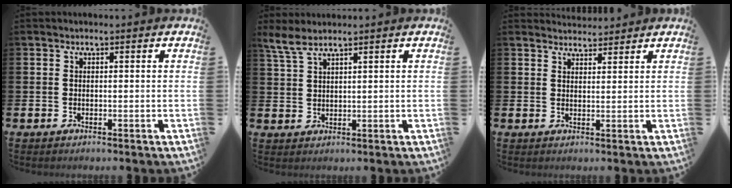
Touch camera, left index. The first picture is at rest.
{"total": 3.4, "force": [2.9, 0.6, 1.7], "torque": [-0.047, -0.004, 0.054]}
{"total": 2.8, "force": [2.7, 0.6, -0.3], "torque": [0.009, -0.017, 0.049]}